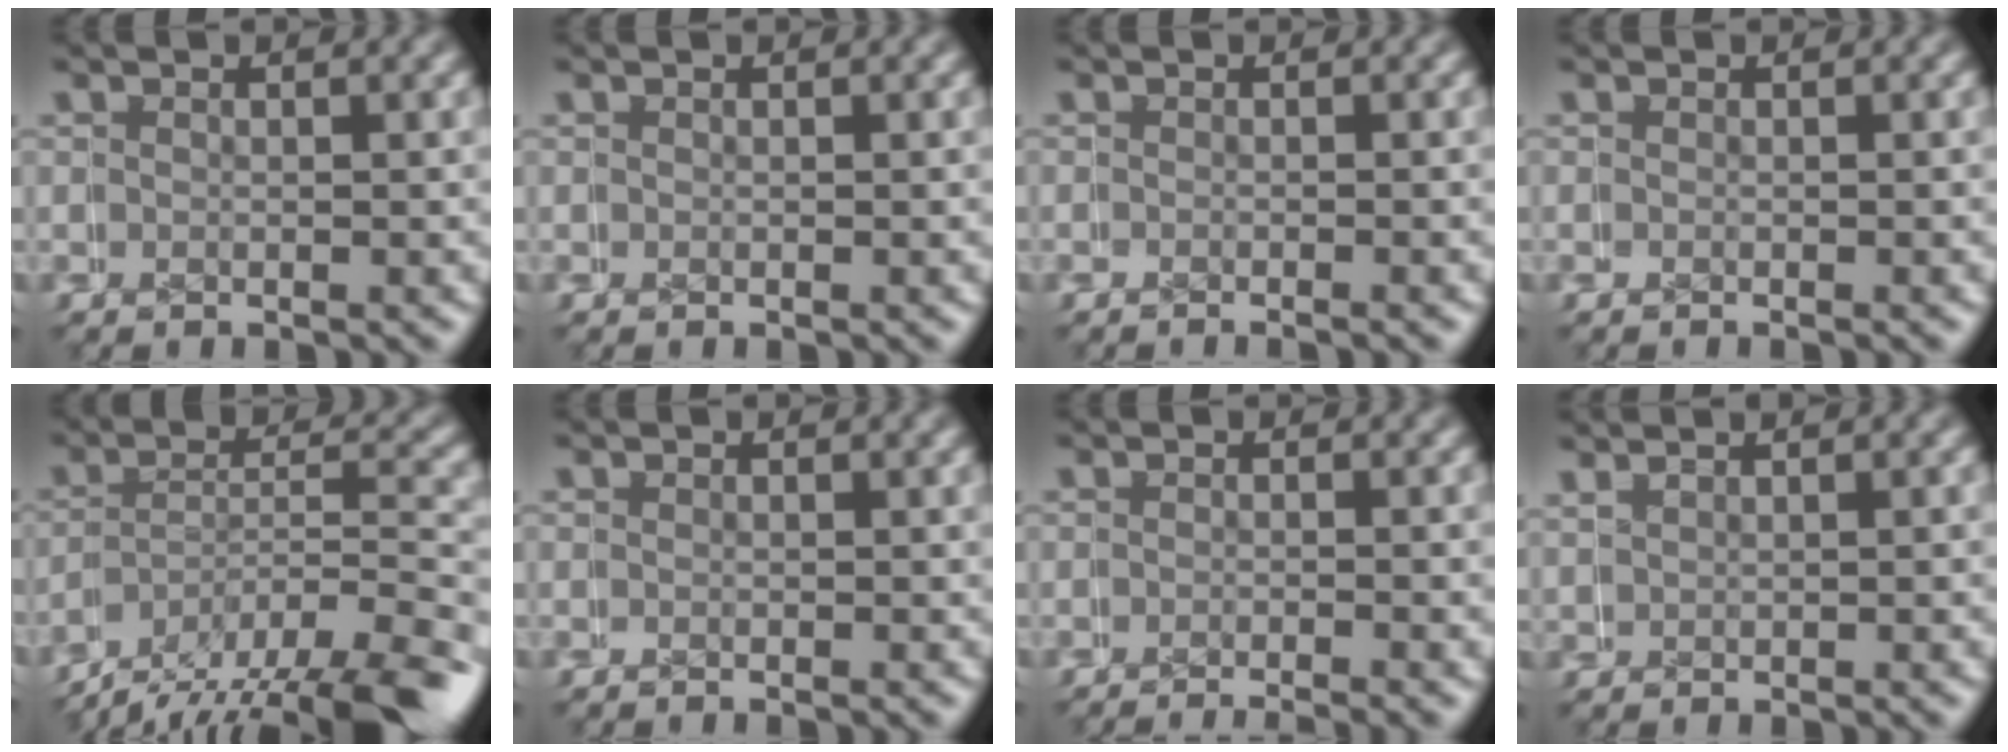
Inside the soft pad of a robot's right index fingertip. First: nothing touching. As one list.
[{"total": 0.0}, {"total": 0.8, "force": [-0.8, 0.0, 0.2], "torque": [0.008, 0.002, -0.014]}, {"total": 0.0}, {"total": 8.4, "force": [-5.8, 3.4, 5.1], "torque": [-0.059, -0.002, -0.089]}, {"total": 0.0}, {"total": 3.0, "force": [-2.7, 0.7, 1.1], "torque": [-0.003, -0.003, -0.041]}, {"total": 2.0, "force": [1.9, -0.5, -0.2], "torque": [0.005, 0.011, 0.038]}]